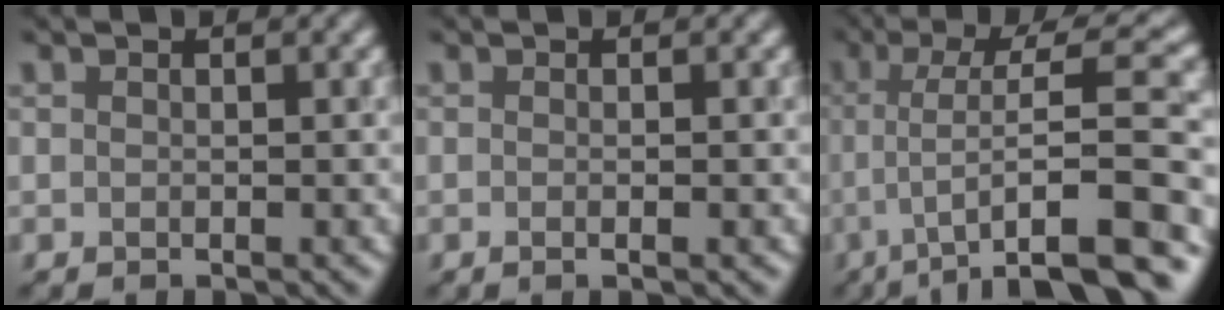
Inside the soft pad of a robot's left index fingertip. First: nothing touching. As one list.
[{"total": 2.2, "force": [0.3, 1.1, 1.9], "torque": [0.001, 0.008, -0.014]}, {"total": 10.9, "force": [-3.0, 2.4, 10.2], "torque": [-0.153, 0.035, -0.034]}]